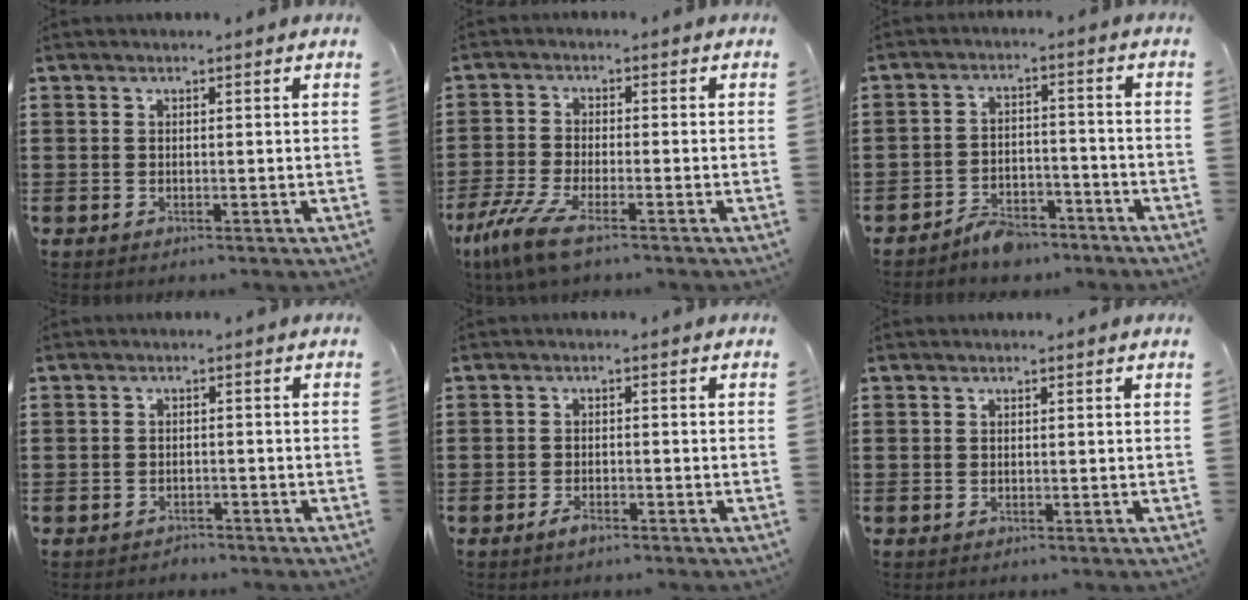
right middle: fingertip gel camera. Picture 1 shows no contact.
{"total": 6.3, "force": [-4.2, 1.2, 4.6], "torque": [-0.117, -0.020, -0.083]}
{"total": 4.7, "force": [-4.4, 1.4, 1.1], "torque": [-0.025, 0.011, -0.087]}
{"total": 1.6, "force": [-1.5, 0.4, -0.3], "torque": [0.000, 0.000, -0.035]}
{"total": 1.8, "force": [-1.3, 0.6, 1.0], "torque": [-0.028, -0.006, -0.025]}
{"total": 0.0}